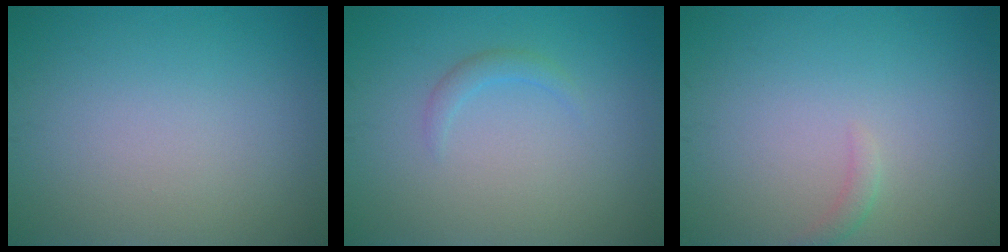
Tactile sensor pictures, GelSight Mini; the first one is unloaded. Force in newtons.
{"total": 1.2, "press": 1.2, "slide": 0.1}
{"total": 0.9, "press": 0.8, "slide": 0.1}